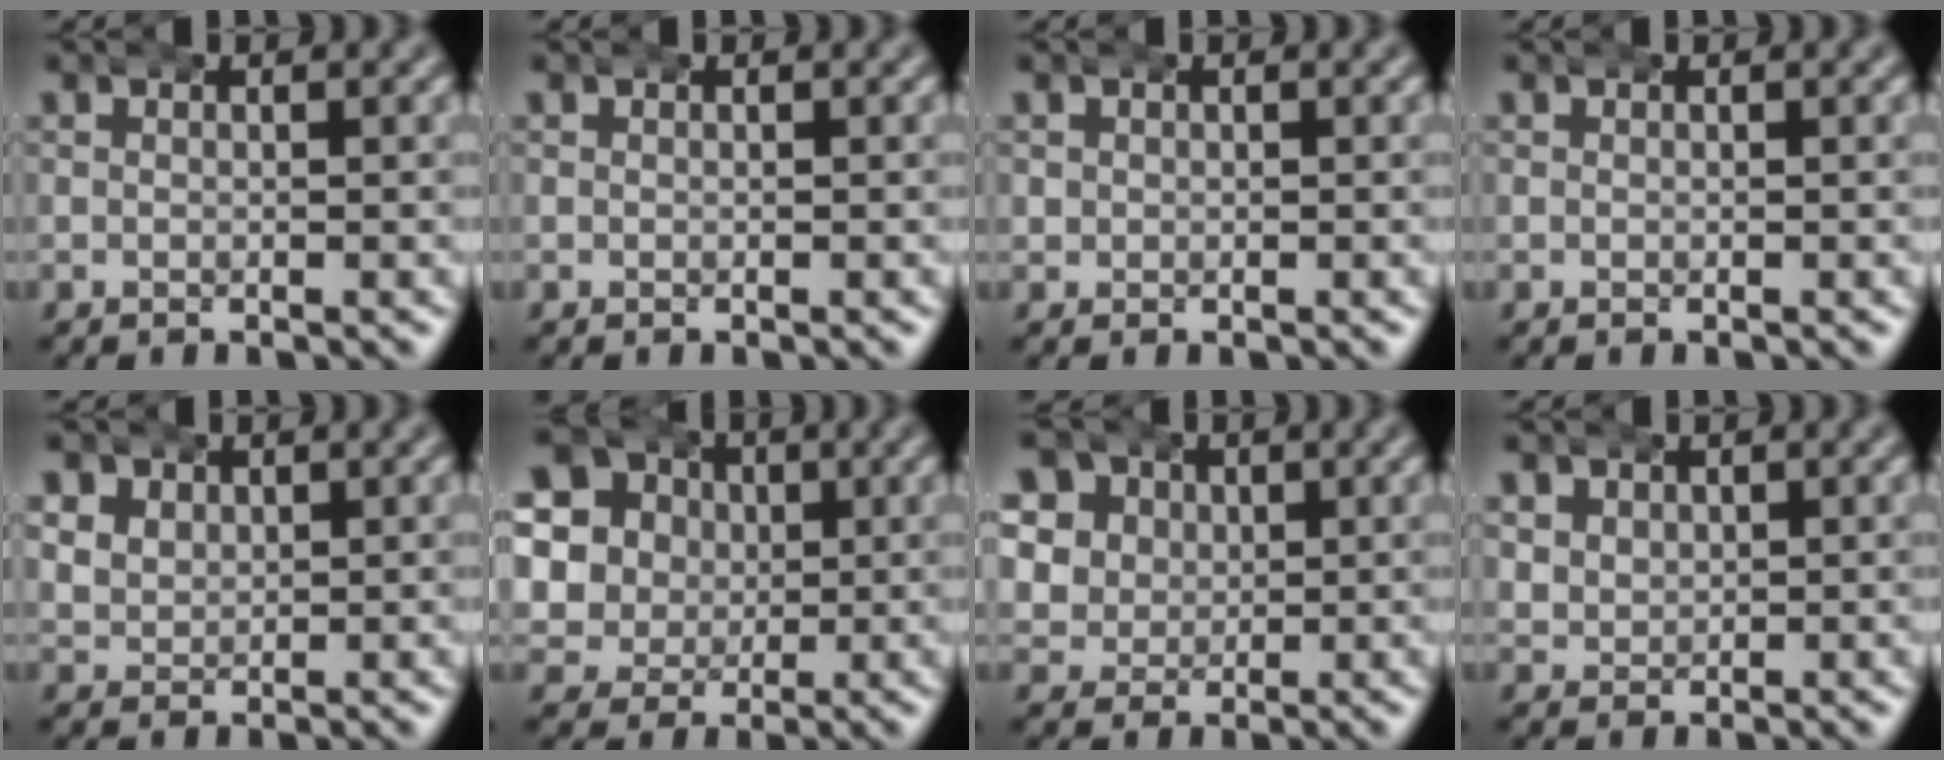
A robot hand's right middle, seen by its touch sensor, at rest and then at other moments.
{"total": 0.0}
{"total": 0.8, "force": [0.1, 0.8, 0.2], "torque": [-0.008, -0.003, 0.006]}
{"total": 0.0}
{"total": 4.3, "force": [1.1, 3.8, 1.6], "torque": [-0.050, -0.014, 0.023]}
{"total": 15.0, "force": [1.9, 13.6, 5.9], "torque": [-0.166, -0.022, 0.015]}
{"total": 10.7, "force": [1.6, 9.7, 4.2], "torque": [-0.116, -0.022, 0.018]}
{"total": 3.1, "force": [0.9, 2.8, 1.1], "torque": [-0.034, -0.009, 0.020]}